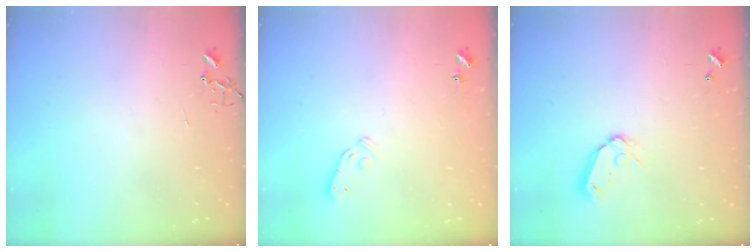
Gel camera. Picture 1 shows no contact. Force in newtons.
{"total": 5.3, "press": 5.3, "slide": 0.7}
{"total": 8.0, "press": 8.0, "slide": 1.0}